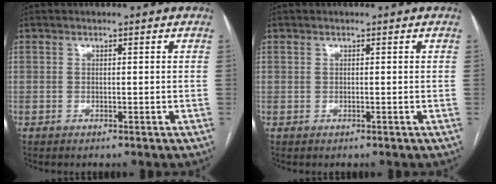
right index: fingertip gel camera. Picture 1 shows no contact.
{"total": 0.0}